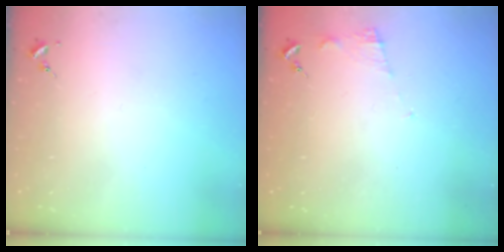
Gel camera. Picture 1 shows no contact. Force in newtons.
{"total": 6.7, "press": 6.7, "slide": 0.5}